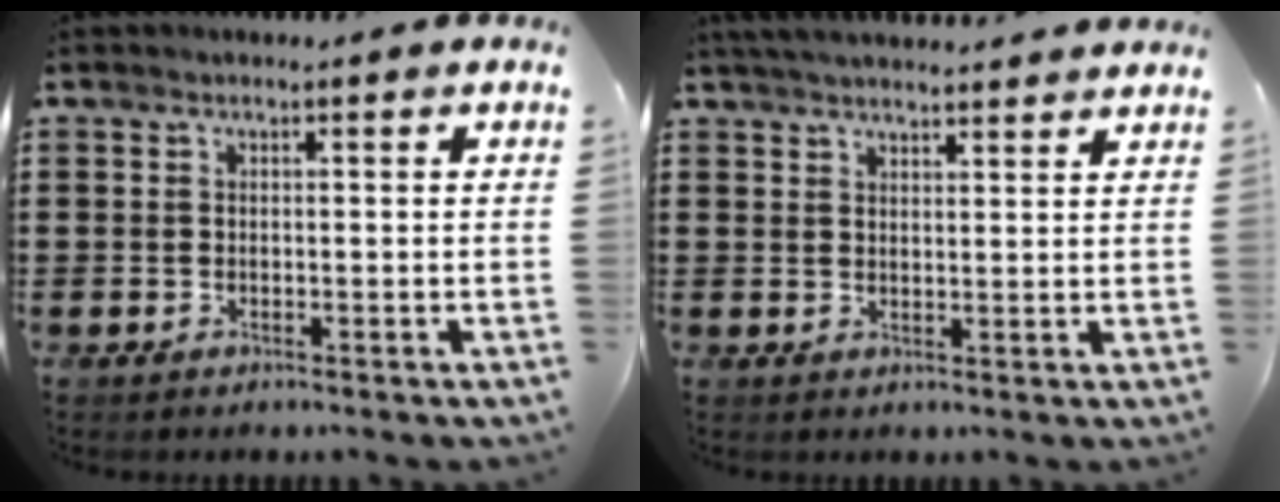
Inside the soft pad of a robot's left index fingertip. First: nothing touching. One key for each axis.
{"total": 3.7, "fx": 3.6, "fy": 0.2, "fz": 0.6, "tx": -0.022, "ty": -0.008, "tz": 0.070}